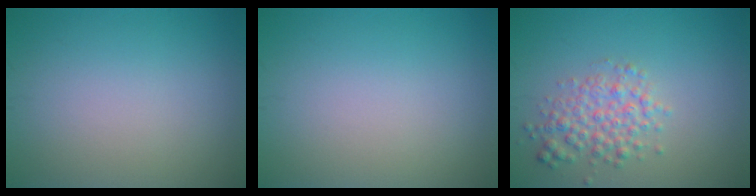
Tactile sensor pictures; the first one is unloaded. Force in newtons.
{"total": 0.0}
{"total": 3.2, "press": 3.2, "slide": 0.1}